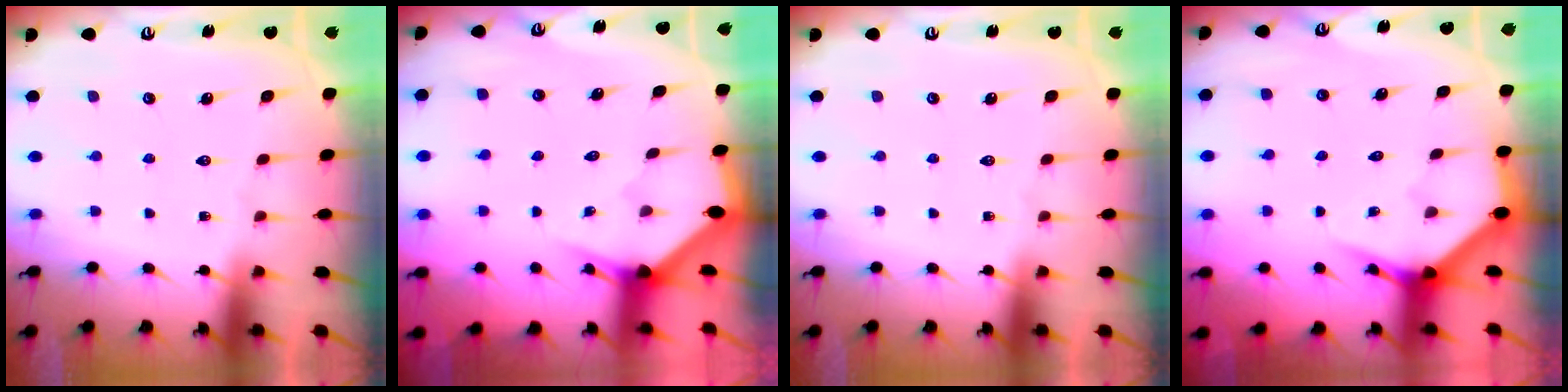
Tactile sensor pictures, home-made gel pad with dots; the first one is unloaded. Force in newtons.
{"total": 2.3, "press": 2.3, "slide": 0.1}
{"total": 0.0}
{"total": 3.9, "press": 3.9, "slide": 0.2}